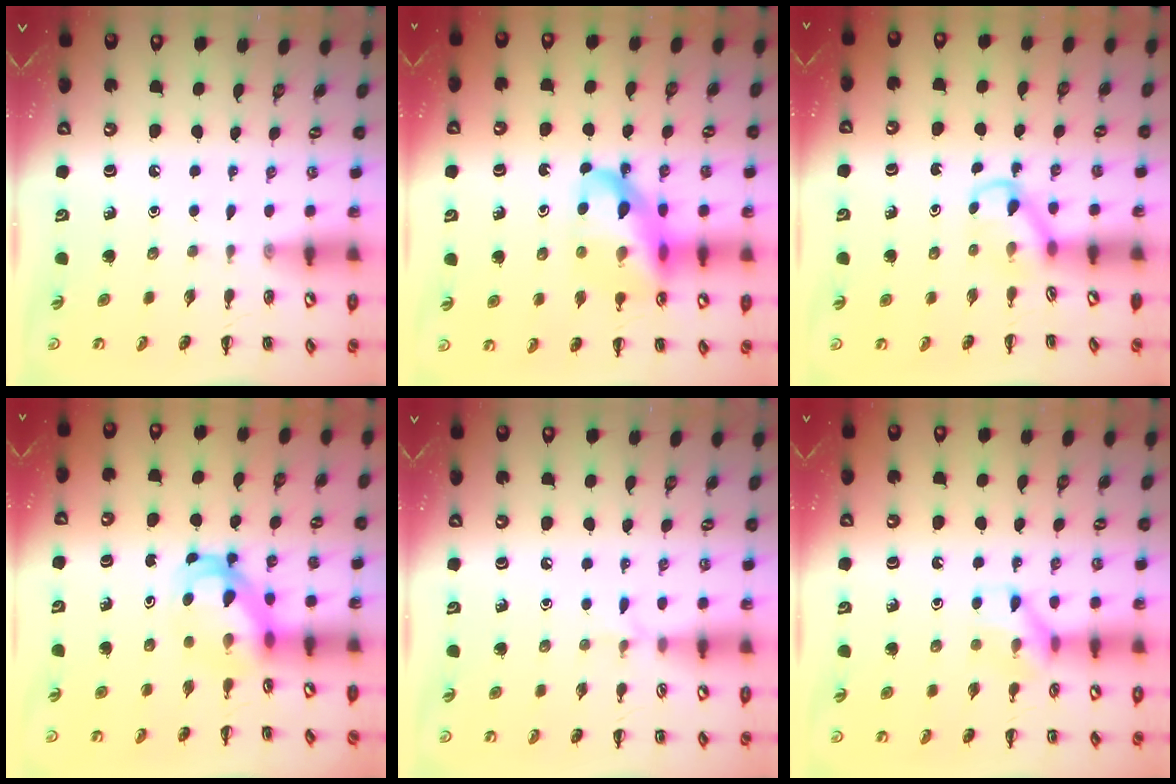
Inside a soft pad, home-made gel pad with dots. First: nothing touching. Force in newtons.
{"total": 15.9, "press": 15.4, "slide": 3.8}
{"total": 3.5, "press": 3.2, "slide": 1.5}
{"total": 4.9, "press": 4.7, "slide": 1.2}
{"total": 4.1, "press": 3.8, "slide": 1.6}
{"total": 8.8, "press": 8.7, "slide": 0.6}